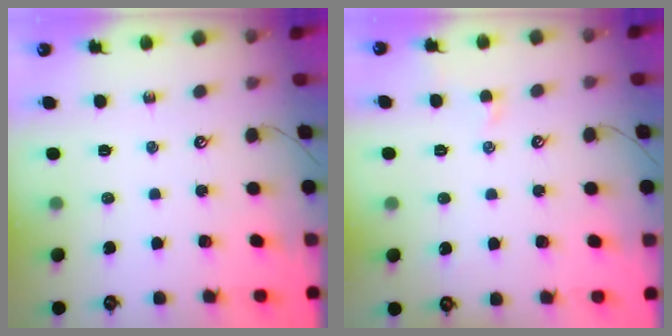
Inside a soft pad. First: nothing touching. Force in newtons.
{"total": 1.2, "press": 1.2, "slide": 0.4}